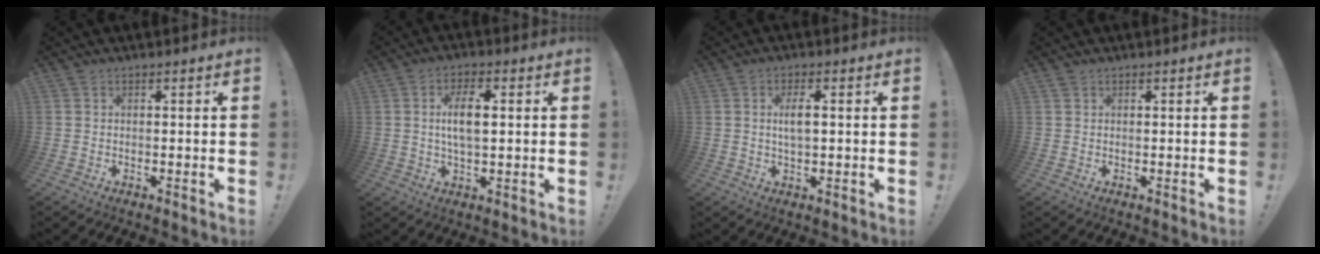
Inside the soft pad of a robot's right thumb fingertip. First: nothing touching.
{"total": 8.2, "force": [1.3, 3.5, 7.3], "torque": [-0.127, -0.003, 0.014]}
{"total": 4.6, "force": [0.7, 1.6, 4.3], "torque": [-0.065, -0.002, 0.009]}
{"total": 0.6, "force": [0.4, 0.4, 0.0], "torque": [0.006, -0.002, 0.007]}